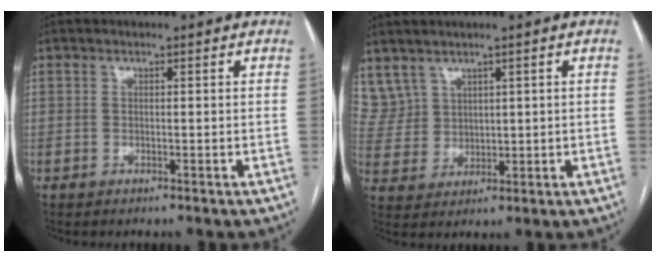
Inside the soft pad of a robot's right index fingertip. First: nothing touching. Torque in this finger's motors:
{"motor_torque": [-0.36, 0.46, -0.04, -0.04]}